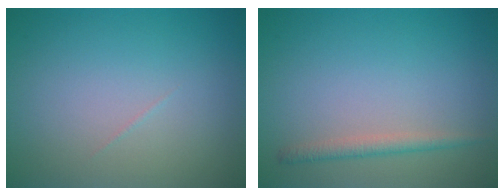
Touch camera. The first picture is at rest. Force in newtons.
{"total": 1.6, "press": 1.6, "slide": 0.0}